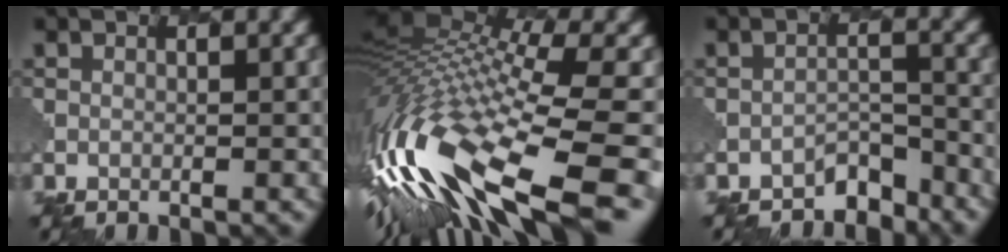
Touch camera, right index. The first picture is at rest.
{"total": 16.6, "force": [-6.2, 5.4, 14.4], "torque": [-0.286, 0.005, -0.105]}
{"total": 3.1, "force": [-2.9, 1.0, 0.5], "torque": [-0.004, 0.007, -0.048]}